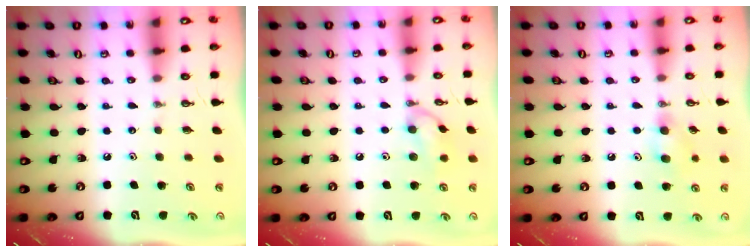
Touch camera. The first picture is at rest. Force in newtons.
{"total": 9.8, "press": 9.4, "slide": 2.9}
{"total": 7.0, "press": 6.8, "slide": 1.5}